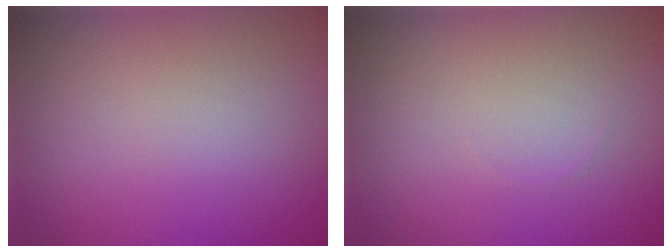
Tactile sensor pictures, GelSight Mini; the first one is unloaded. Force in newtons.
{"total": 0.0}